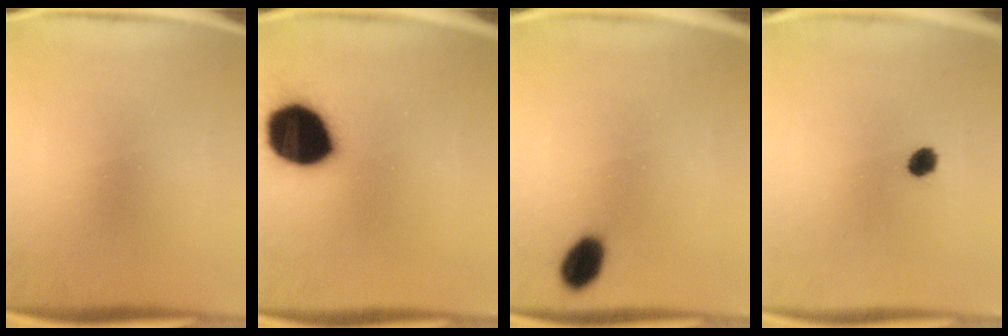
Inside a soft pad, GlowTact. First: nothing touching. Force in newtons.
{"total": 19.7}
{"total": 6.2}
{"total": 2.9}